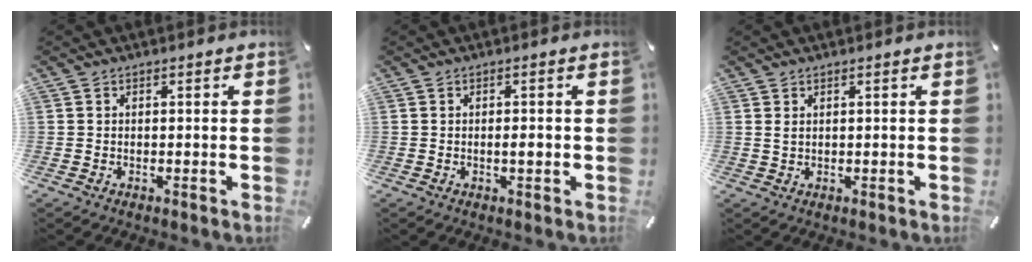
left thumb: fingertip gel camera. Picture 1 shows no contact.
{"total": 2.4, "force": [-0.3, 0.5, 2.3], "torque": [-0.041, -0.003, -0.005]}
{"total": 1.1, "force": [0.6, 0.2, 1.0], "torque": [-0.020, 0.000, 0.010]}